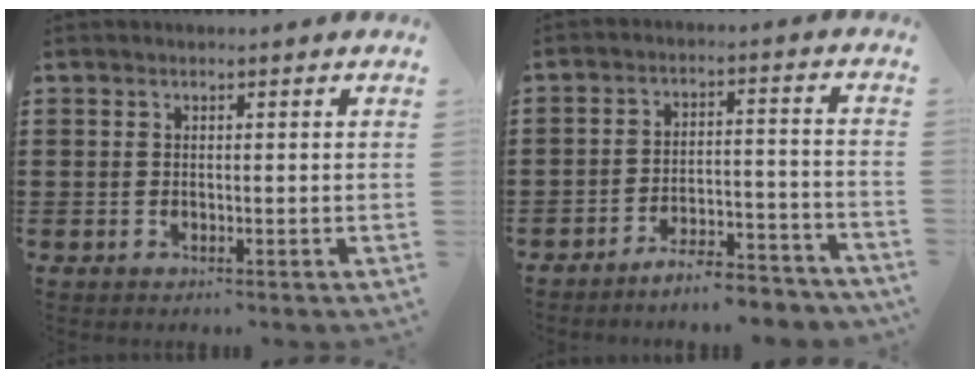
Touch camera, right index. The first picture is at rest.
{"total": 6.0, "force": [-5.7, 0.3, 1.8], "torque": [-0.025, 0.008, -0.109]}